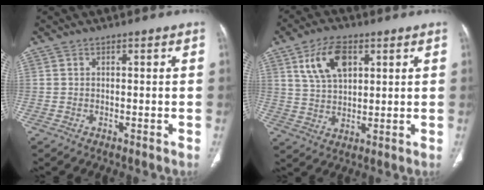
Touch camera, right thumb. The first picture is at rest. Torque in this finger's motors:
{"motor_torque": [-0.43, 0.59, 0.36, -0.17, 0.10]}